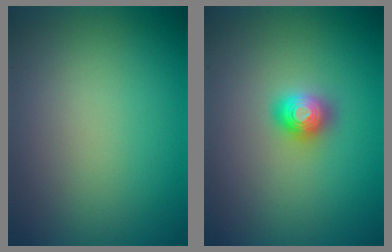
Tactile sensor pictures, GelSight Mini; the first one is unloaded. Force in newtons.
{"total": 2.0, "press": 2.0, "slide": 0.1}